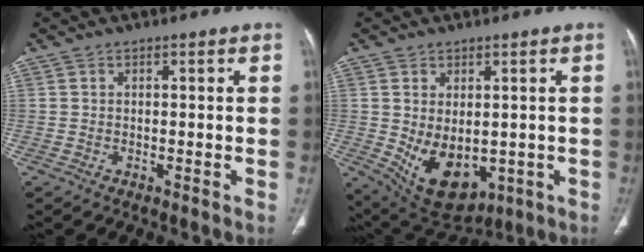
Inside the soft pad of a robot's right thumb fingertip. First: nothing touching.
{"total": 11.5, "force": [-1.6, 7.2, 8.9], "torque": [-0.127, -0.009, 0.006]}